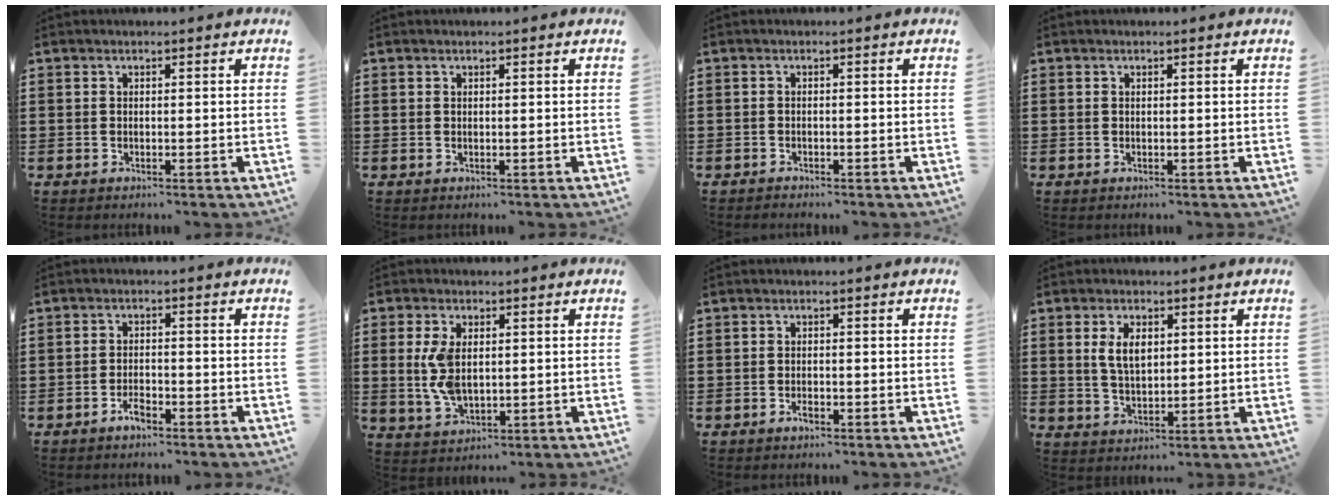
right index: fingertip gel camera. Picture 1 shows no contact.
{"total": 0.0}
{"total": 0.8, "force": [-0.8, 0.0, 0.0], "torque": [-0.003, -0.001, -0.016]}
{"total": 0.0}
{"total": 2.5, "force": [-1.8, 1.0, 1.4], "torque": [-0.034, 0.001, -0.037]}
{"total": 6.4, "force": [0.6, 3.5, 5.3], "torque": [-0.128, 0.004, 0.005]}
{"total": 1.4, "force": [-0.9, 0.6, 0.9], "torque": [-0.019, -0.003, -0.016]}
{"total": 4.9, "force": [1.3, 2.7, 3.9], "torque": [-0.076, 0.006, 0.020]}